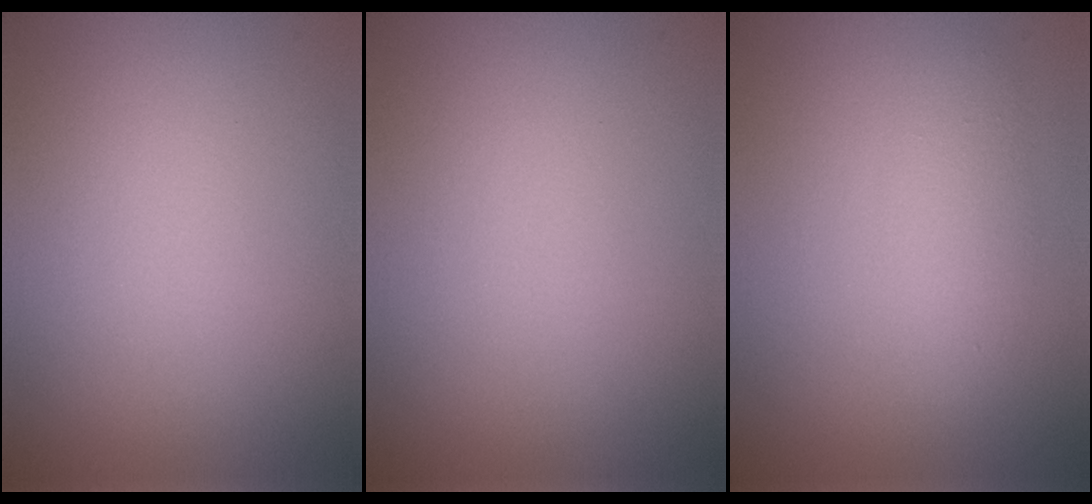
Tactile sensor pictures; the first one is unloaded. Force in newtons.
{"total": 0.0}
{"total": 2.3, "press": 2.3, "slide": 0.0}